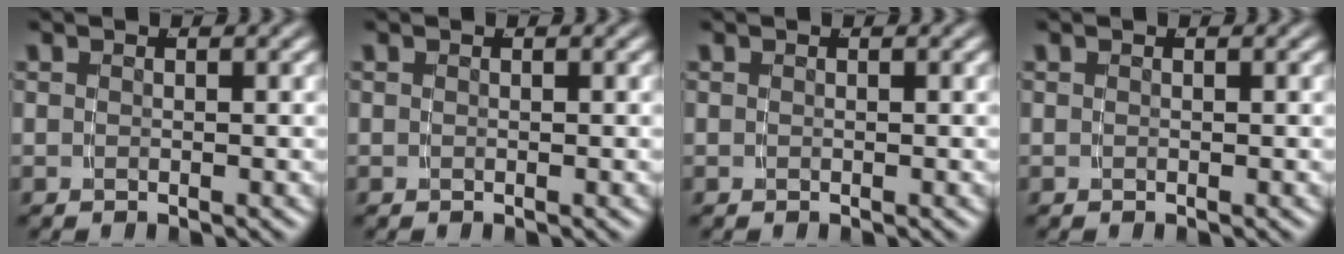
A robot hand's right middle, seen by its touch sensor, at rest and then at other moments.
{"total": 0.0}
{"total": 0.0}
{"total": 0.0}